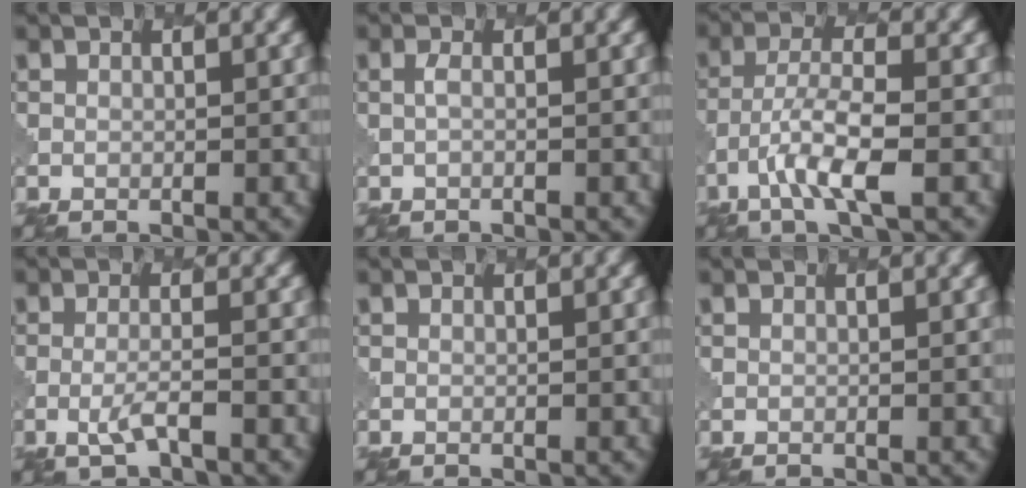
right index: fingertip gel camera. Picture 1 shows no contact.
{"total": 0.6, "force": [-0.1, 0.2, 0.6], "torque": [-0.014, -0.002, -0.003]}
{"total": 4.7, "force": [-2.1, 1.0, 4.1], "torque": [-0.080, 0.003, -0.043]}
{"total": 2.1, "force": [-0.9, 0.4, 1.8], "torque": [-0.039, -0.002, -0.019]}
{"total": 0.0}
{"total": 0.0}